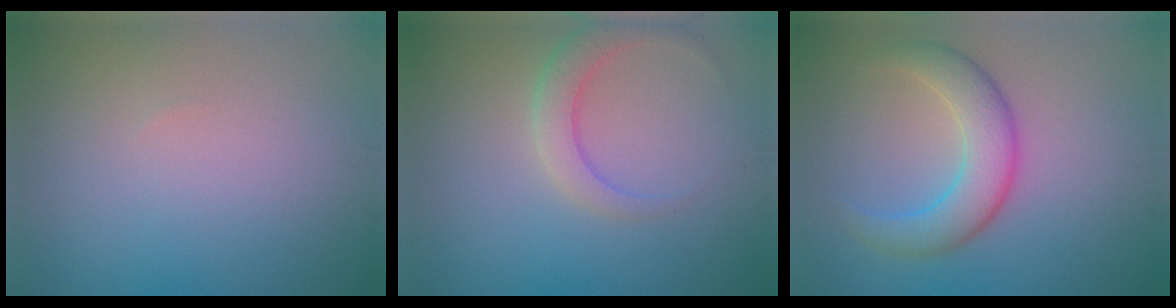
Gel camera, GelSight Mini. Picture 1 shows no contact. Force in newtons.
{"total": 2.9, "press": 2.9, "slide": 0.1}
{"total": 4.9, "press": 4.9, "slide": 0.4}